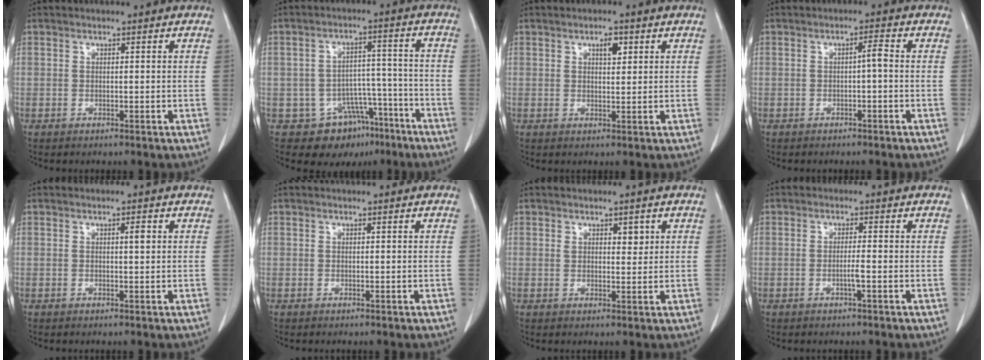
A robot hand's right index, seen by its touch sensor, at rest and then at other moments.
{"total": 9.3, "force": [-6.0, 6.6, 2.7], "torque": [-0.018, 0.039, -0.080]}
{"total": 2.4, "force": [1.2, 1.0, 1.9], "torque": [-0.029, -0.001, 0.019]}
{"total": 1.7, "force": [-0.3, 0.1, 1.7], "torque": [-0.025, 0.004, -0.005]}
{"total": 1.3, "force": [0.4, 0.2, 1.2], "torque": [-0.021, 0.001, 0.006]}
{"total": 0.0}
{"total": 2.2, "force": [1.1, 1.0, 1.6], "torque": [-0.020, -0.002, 0.018]}
{"total": 1.7, "force": [-0.6, -0.2, 1.6], "torque": [-0.030, -0.001, -0.013]}